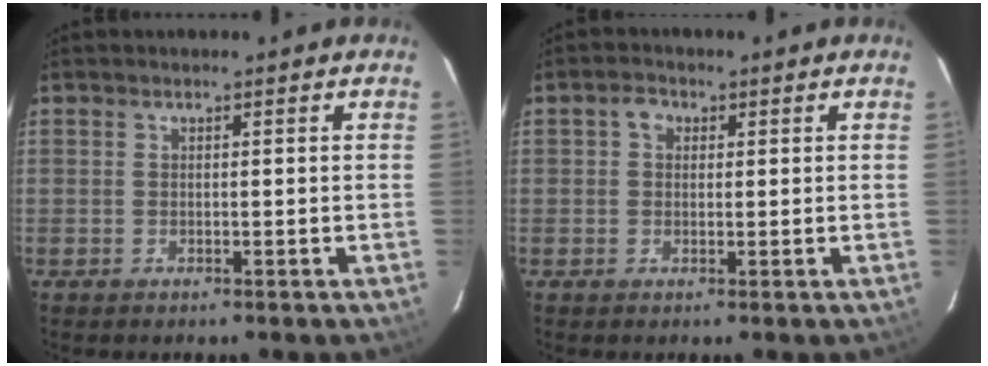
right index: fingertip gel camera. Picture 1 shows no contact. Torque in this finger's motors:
{"motor_torque": [0.01, 0.00, 0.02, 0.03]}